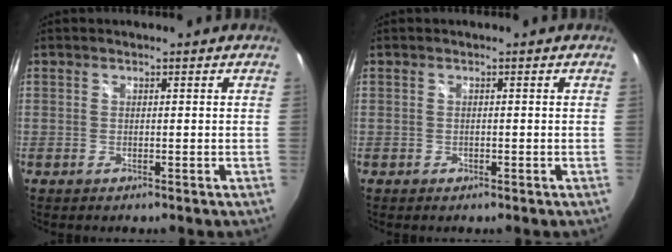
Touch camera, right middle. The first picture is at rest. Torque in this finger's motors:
{"motor_torque": [0.14, -0.06, 0.00, -0.01]}